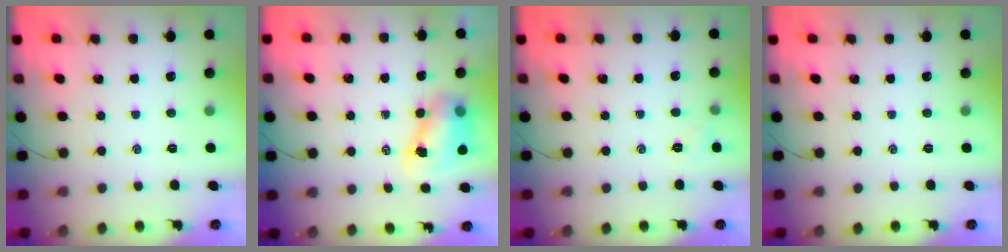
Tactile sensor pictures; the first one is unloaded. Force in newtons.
{"total": 8.0, "press": 7.8, "slide": 1.5}
{"total": 4.0, "press": 3.8, "slide": 1.2}
{"total": 0.0}